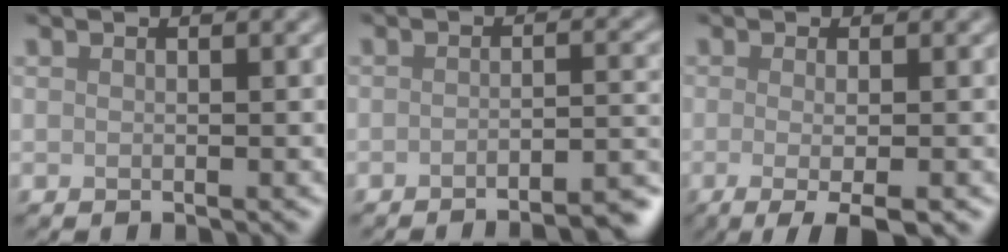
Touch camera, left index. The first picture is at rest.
{"total": 4.7, "force": [-3.7, 0.9, 2.8], "torque": [-0.028, 0.012, -0.048]}
{"total": 4.4, "force": [-1.4, 1.1, 4.1], "torque": [-0.058, -0.006, -0.023]}